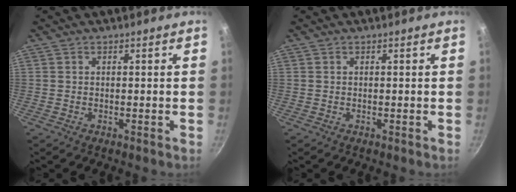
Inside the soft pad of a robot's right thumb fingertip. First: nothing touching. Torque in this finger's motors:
{"motor_torque": [-0.06, -0.06, 0.10, 0.00, 0.00]}